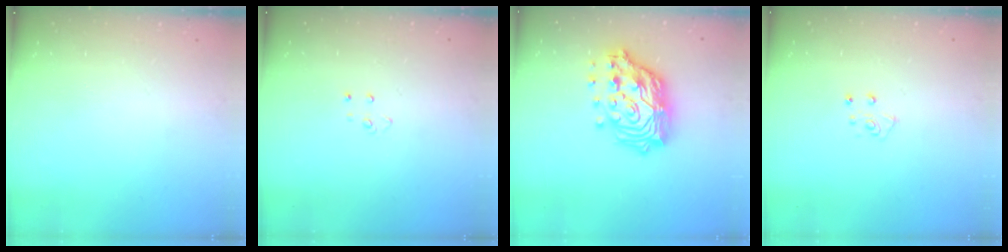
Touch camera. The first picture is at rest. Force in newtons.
{"total": 3.9, "press": 3.9, "slide": 0.3}
{"total": 19.3, "press": 19.2, "slide": 2.1}
{"total": 6.4, "press": 6.4, "slide": 0.6}